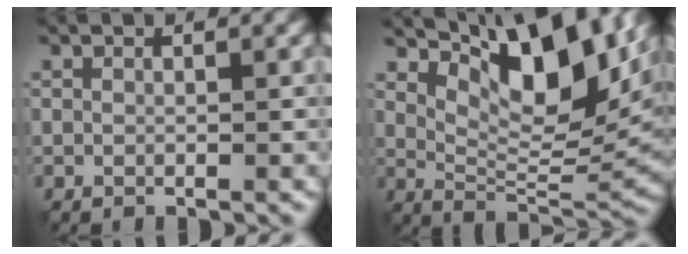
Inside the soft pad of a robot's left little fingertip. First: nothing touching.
{"total": 11.0, "force": [5.4, 3.8, 8.9], "torque": [-0.128, -0.002, 0.096]}